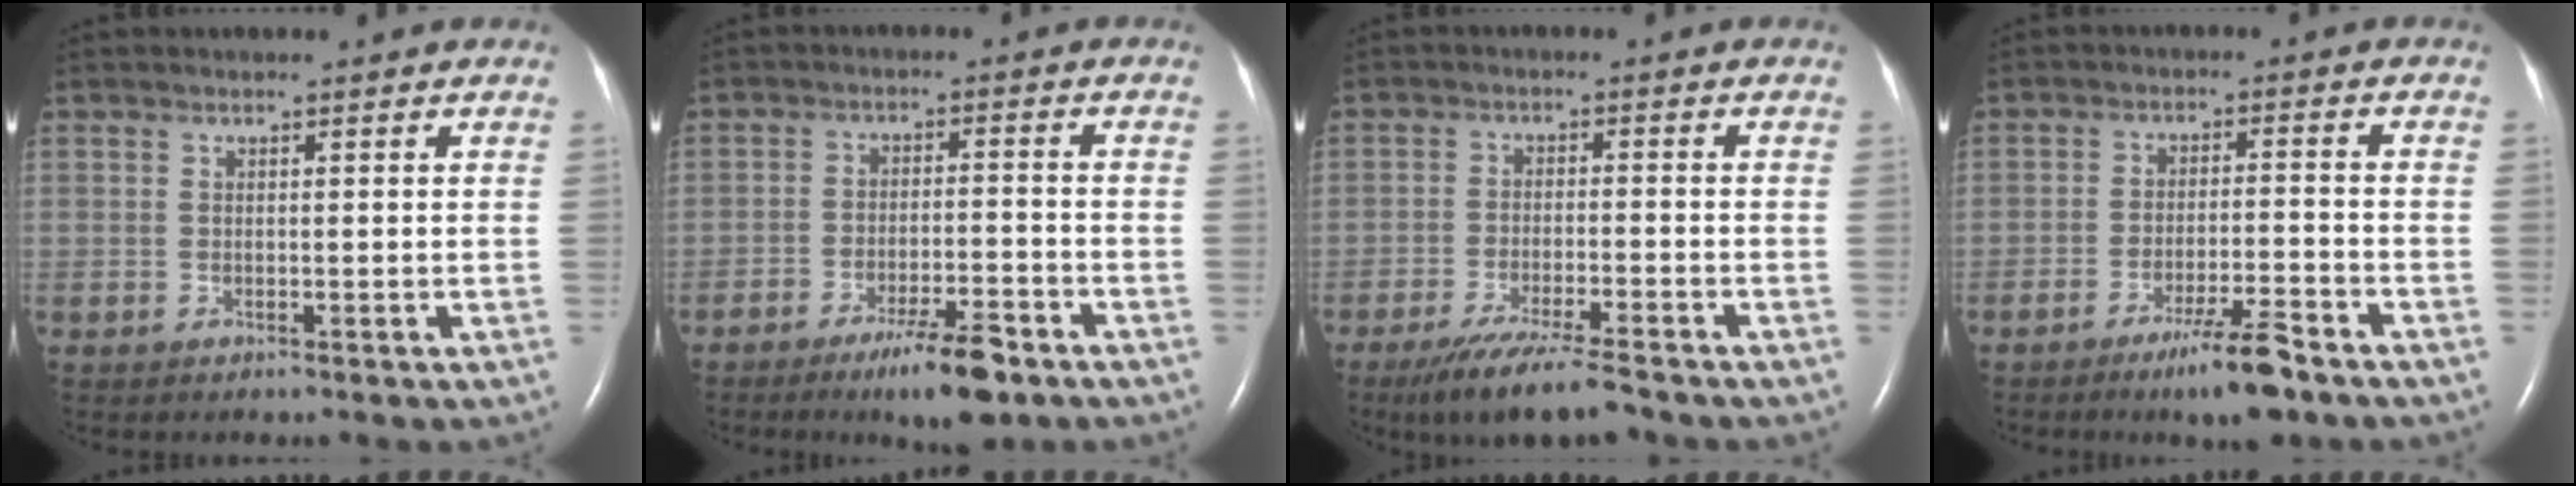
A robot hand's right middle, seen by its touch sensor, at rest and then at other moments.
{"total": 7.9, "force": [-5.3, 1.3, 5.6], "torque": [-0.095, -0.008, -0.084]}
{"total": 9.3, "force": [-7.6, 0.2, 5.4], "torque": [-0.093, -0.028, -0.127]}
{"total": 7.3, "force": [-5.2, 0.4, 5.1], "torque": [-0.089, -0.012, -0.089]}